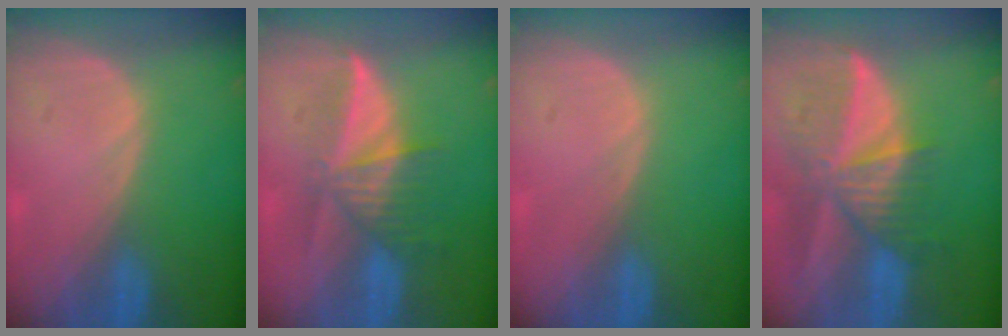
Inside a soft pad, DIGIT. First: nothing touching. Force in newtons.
{"total": 6.1, "press": 6.0, "slide": 1.2}
{"total": 0.0}
{"total": 9.8, "press": 8.6, "slide": 4.6}